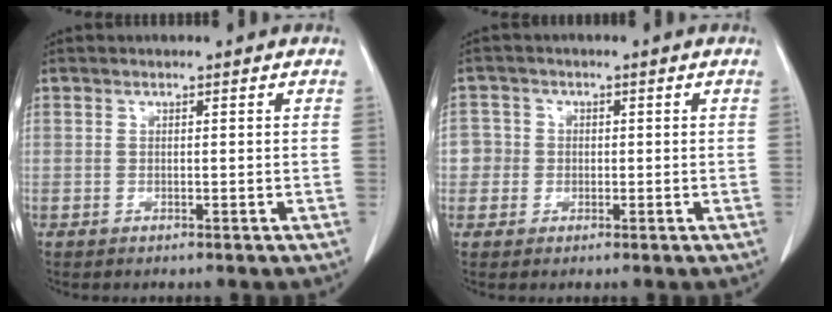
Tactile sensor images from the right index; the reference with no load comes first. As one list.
[{"total": 3.1, "force": [-0.3, 3.1, -0.1], "torque": [0.016, 0.011, -0.010]}]